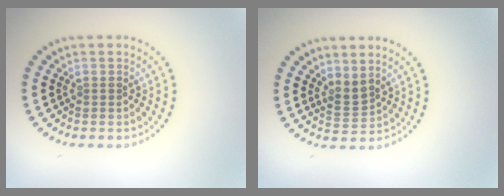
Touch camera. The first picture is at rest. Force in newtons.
{"total": 1.9, "press": 1.4, "slide": 1.3}